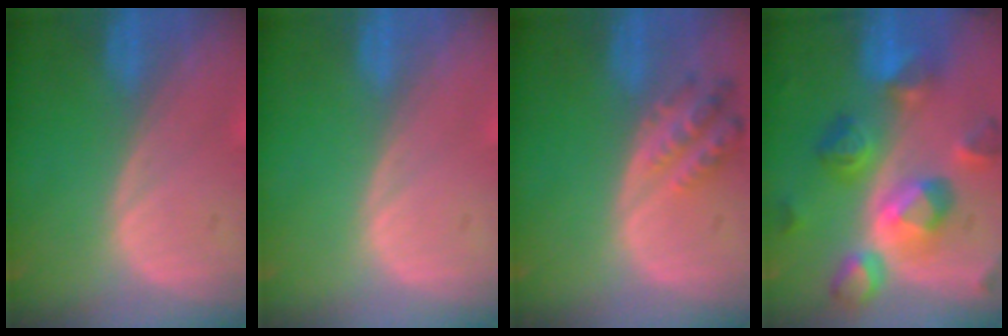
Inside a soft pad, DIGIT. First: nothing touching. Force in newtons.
{"total": 0.0}
{"total": 4.9, "press": 4.8, "slide": 1.1}
{"total": 11.4, "press": 11.3, "slide": 0.9}